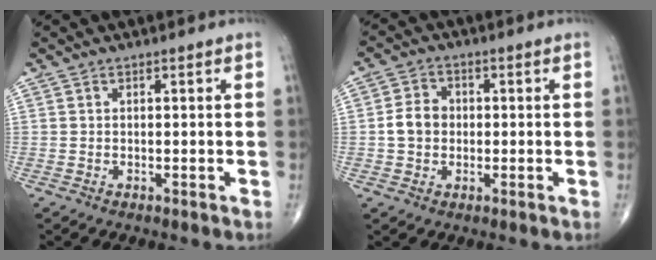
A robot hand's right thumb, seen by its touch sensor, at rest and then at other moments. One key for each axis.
{"total": 5.2, "fx": -0.3, "fy": 4.3, "fz": 2.9, "tx": -0.043, "ty": 0.013, "tz": -0.010}